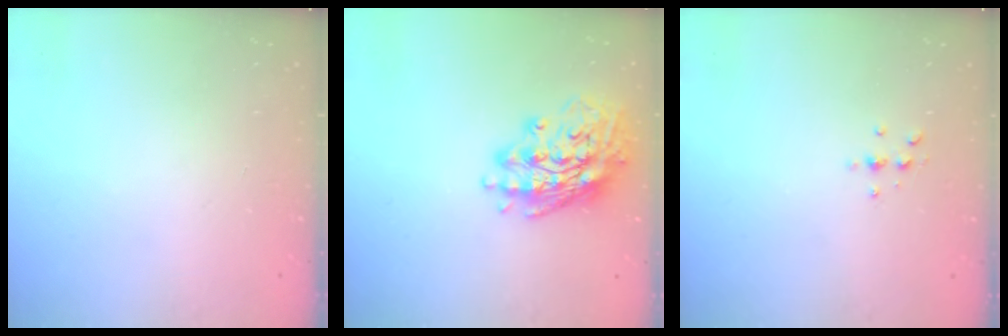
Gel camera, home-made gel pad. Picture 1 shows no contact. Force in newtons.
{"total": 16.4, "press": 16.2, "slide": 2.5}
{"total": 3.0, "press": 3.0, "slide": 0.4}